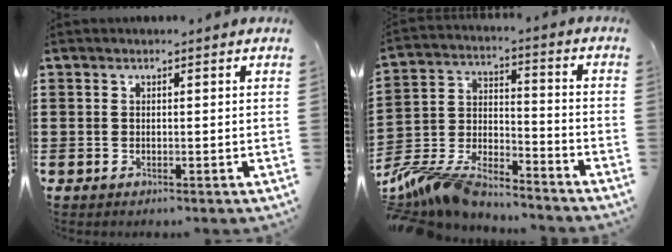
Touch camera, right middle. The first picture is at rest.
{"total": 10.8, "force": [-10.2, 1.8, 3.2], "torque": [-0.083, 0.012, -0.207]}